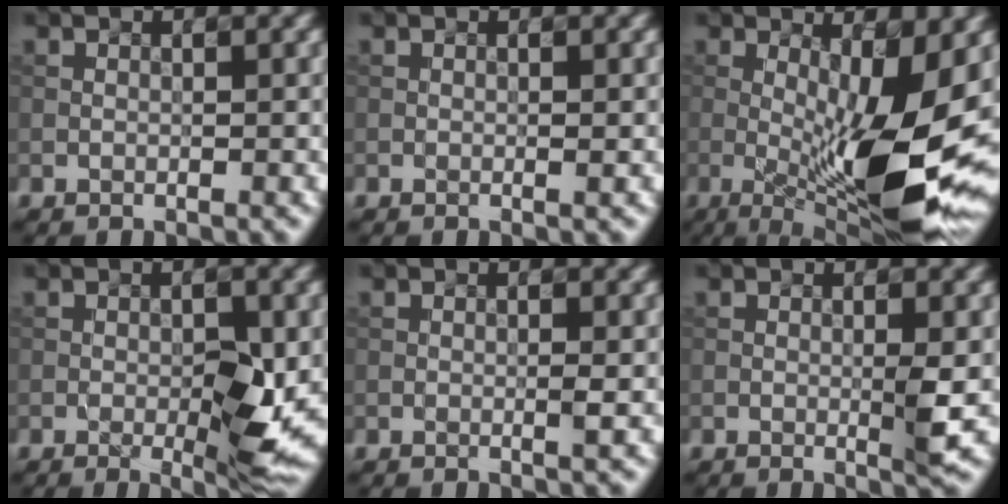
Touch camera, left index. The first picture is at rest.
{"total": 0.6, "force": [-0.1, 0.2, 0.6], "torque": [-0.008, 0.001, 0.000]}
{"total": 12.3, "force": [-1.0, 3.1, 11.8], "torque": [-0.178, -0.017, -0.006]}
{"total": 4.9, "force": [-0.9, 0.7, 4.7], "torque": [-0.077, -0.006, -0.004]}
{"total": 0.9, "force": [-0.1, 0.2, 0.9], "torque": [-0.015, -0.001, -0.002]}
{"total": 2.2, "force": [-0.2, 0.2, 2.2], "torque": [-0.033, -0.003, 0.000]}